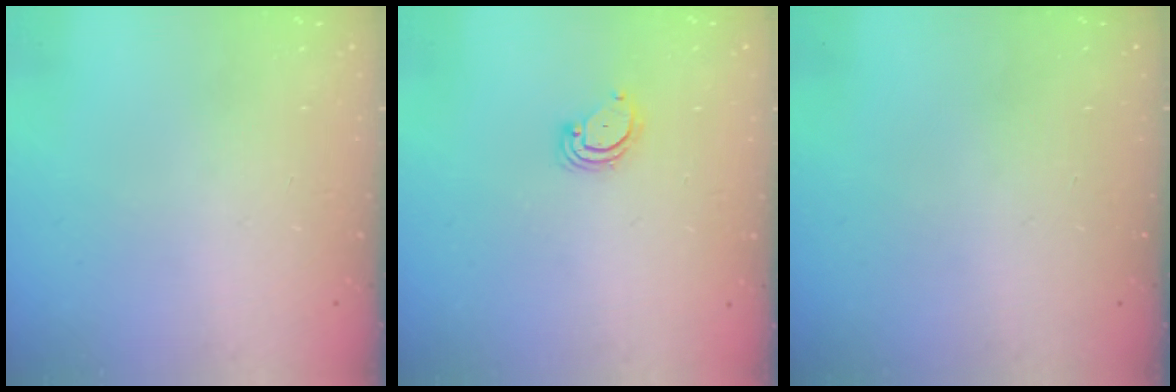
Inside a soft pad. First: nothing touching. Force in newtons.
{"total": 3.1, "press": 3.1, "slide": 0.3}
{"total": 0.0}